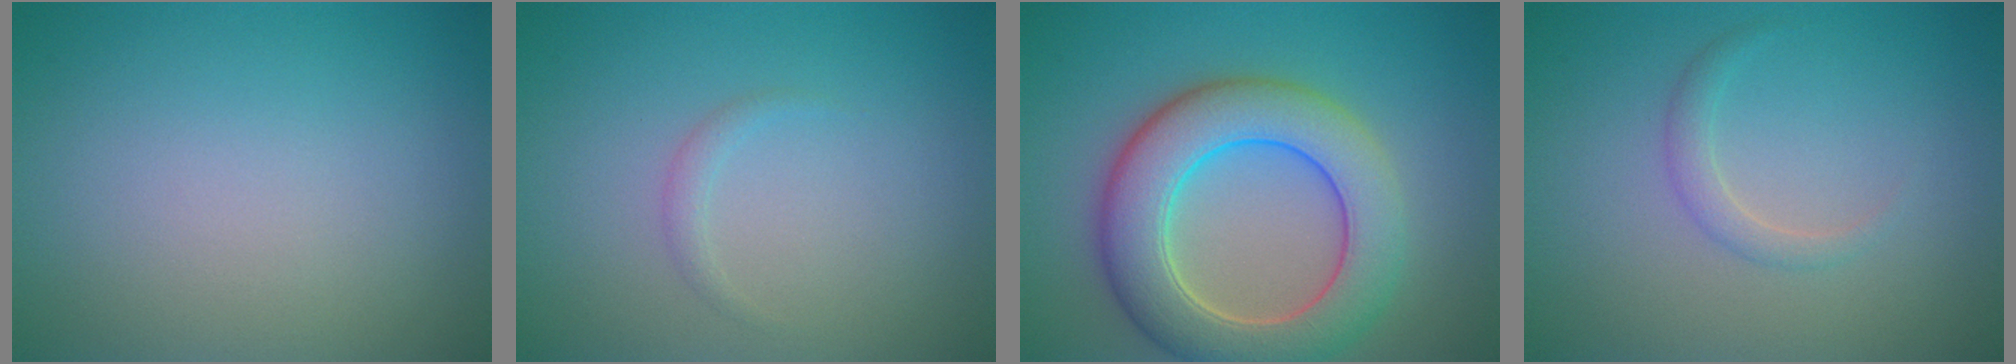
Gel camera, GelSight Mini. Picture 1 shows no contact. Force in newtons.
{"total": 0.8, "press": 0.8, "slide": 0.0}
{"total": 8.4, "press": 8.4, "slide": 0.5}
{"total": 1.3, "press": 1.2, "slide": 0.1}